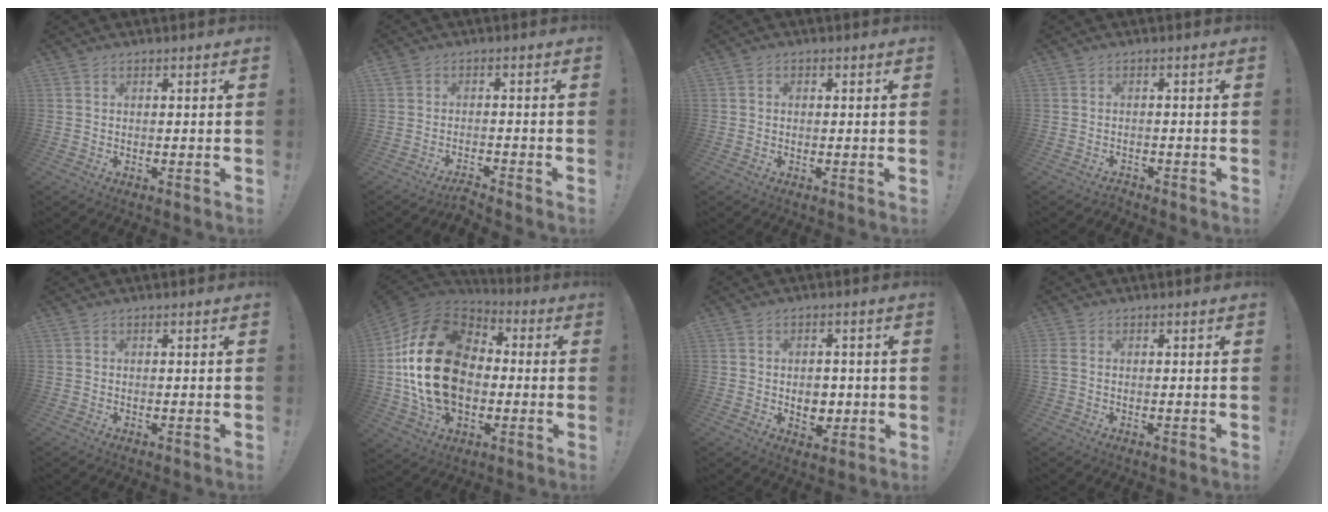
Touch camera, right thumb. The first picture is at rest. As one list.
[{"total": 2.7, "force": [-2.6, 0.2, 0.6], "torque": [-0.006, 0.004, -0.048]}, {"total": 1.2, "force": [-0.4, 1.0, 0.6], "torque": [-0.012, 0.007, -0.008]}, {"total": 1.6, "force": [-1.5, 0.4, 0.2], "torque": [0.000, 0.002, -0.028]}, {"total": 0.0}, {"total": 27.3, "force": [0.4, 18.7, 19.9], "torque": [-0.373, 0.018, 0.016]}, {"total": 5.9, "force": [-0.4, 4.9, 3.3], "torque": [-0.034, 0.003, -0.005]}, {"total": 2.0, "force": [0.1, 1.4, 1.5], "torque": [-0.038, 0.004, 0.002]}]